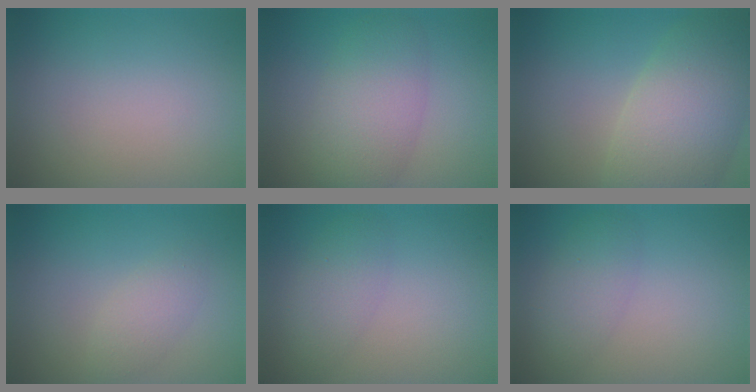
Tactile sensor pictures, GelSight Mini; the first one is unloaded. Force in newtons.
{"total": 5.5, "press": 5.5, "slide": 0.4}
{"total": 9.3, "press": 9.2, "slide": 0.8}
{"total": 1.9, "press": 1.9, "slide": 0.1}
{"total": 2.5, "press": 2.5, "slide": 0.1}
{"total": 2.8, "press": 2.8, "slide": 0.2}